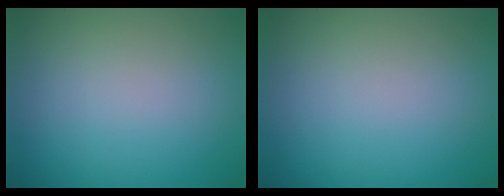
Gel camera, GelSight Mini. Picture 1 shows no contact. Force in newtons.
{"total": 0.0}